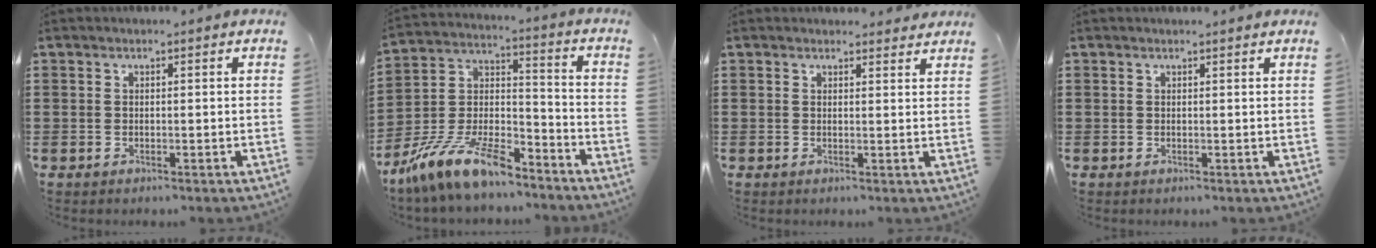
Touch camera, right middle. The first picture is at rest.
{"total": 12.5, "force": [-10.2, 2.8, 6.6], "torque": [-0.140, 0.023, -0.200]}
{"total": 1.4, "force": [1.3, 0.5, 0.0], "torque": [0.004, -0.001, 0.025]}
{"total": 0.0}